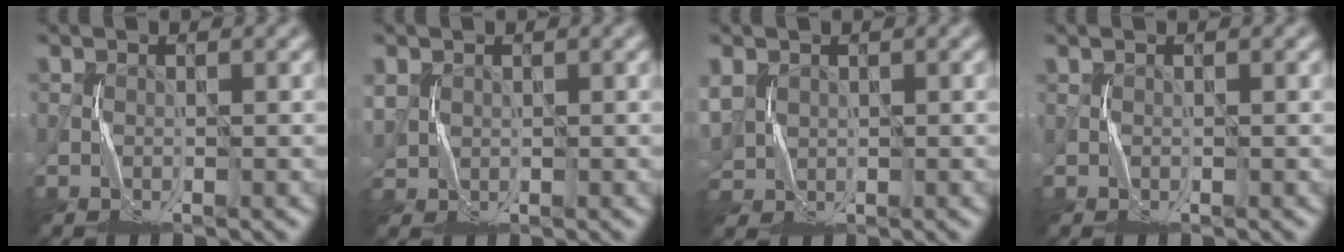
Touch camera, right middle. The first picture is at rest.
{"total": 1.7, "force": [0.7, 1.5, 0.5], "torque": [-0.019, 0.001, 0.018]}
{"total": 2.9, "force": [0.9, 2.4, 1.4], "torque": [-0.045, -0.001, 0.022]}
{"total": 0.0}